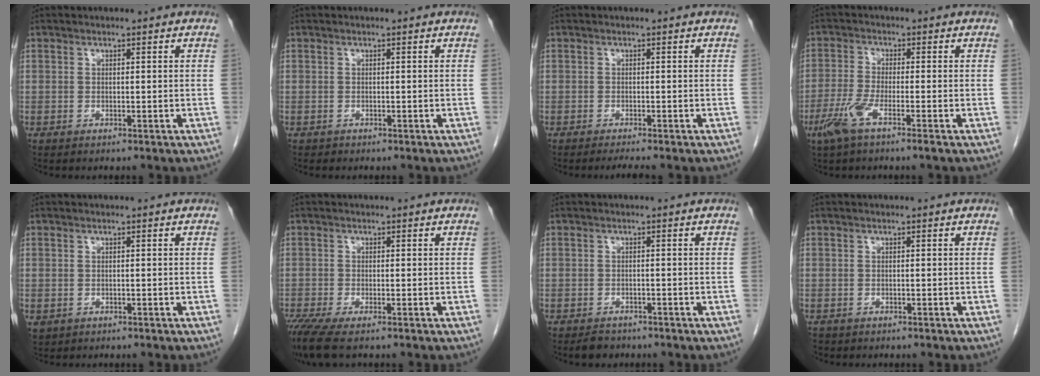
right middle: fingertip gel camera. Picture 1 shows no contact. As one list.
[{"total": 0.0}, {"total": 1.9, "force": [-1.6, -0.4, 0.9], "torque": [-0.020, -0.007, -0.026]}, {"total": 5.1, "force": [-3.0, 0.3, 4.1], "torque": [-0.096, -0.011, -0.066]}, {"total": 1.4, "force": [-0.4, 1.3, 0.4], "torque": [-0.010, 0.002, 0.005]}, {"total": 4.8, "force": [-3.4, 0.6, 3.3], "torque": [-0.062, -0.014, -0.062]}, {"total": 2.2, "force": [-1.8, 1.1, 0.5], "torque": [-0.018, -0.002, -0.025]}, {"total": 1.2, "force": [-0.9, 0.7, 0.2], "torque": [-0.012, 0.000, -0.012]}]